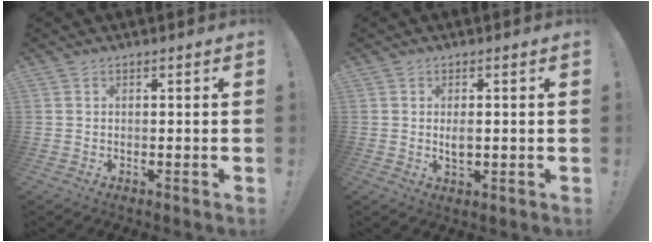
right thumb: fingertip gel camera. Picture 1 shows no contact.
{"total": 2.9, "force": [0.3, 1.7, 2.3], "torque": [-0.021, -0.005, 0.000]}